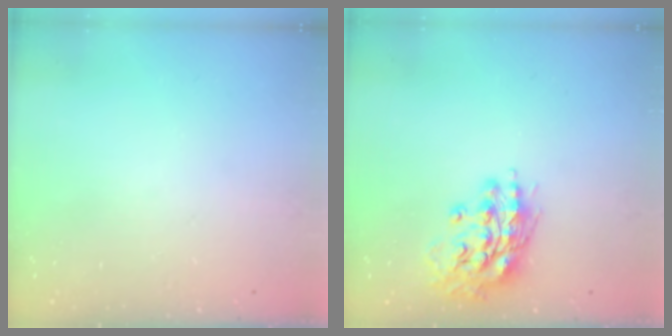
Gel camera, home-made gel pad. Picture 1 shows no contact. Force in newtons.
{"total": 13.2, "press": 13.1, "slide": 1.9}